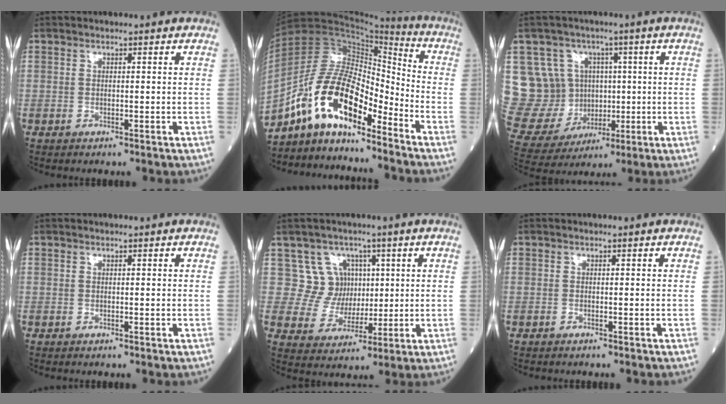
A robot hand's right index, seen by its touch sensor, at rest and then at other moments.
{"total": 14.7, "force": [-10.4, 4.6, 9.3], "torque": [-0.177, 0.032, -0.188]}
{"total": 15.5, "force": [2.7, 14.2, 5.5], "torque": [-0.137, 0.058, 0.085]}
{"total": 0.0}
{"total": 7.0, "force": [2.4, 6.5, 0.2], "torque": [0.006, 0.016, 0.045]}
{"total": 0.6, "force": [-0.5, 0.3, 0.0], "torque": [-0.006, 0.003, -0.011]}